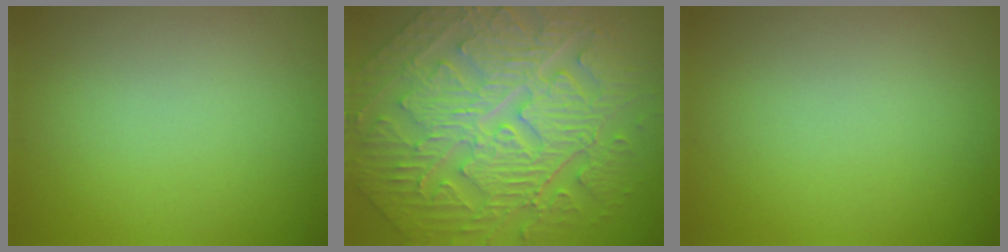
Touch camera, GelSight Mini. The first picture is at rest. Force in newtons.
{"total": 11.5, "press": 7.9, "slide": 8.4}
{"total": 0.0}